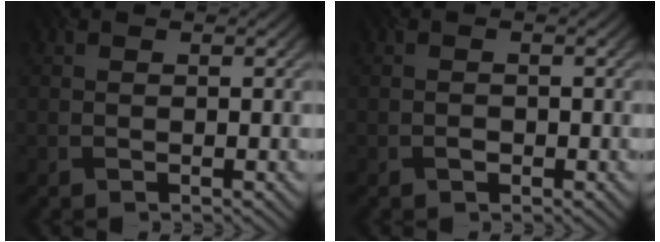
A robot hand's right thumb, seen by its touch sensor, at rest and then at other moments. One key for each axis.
{"total": 0.9, "fx": -0.8, "fy": 0.5, "fz": -0.3, "tx": 0.000, "ty": -0.001, "tz": -0.011}